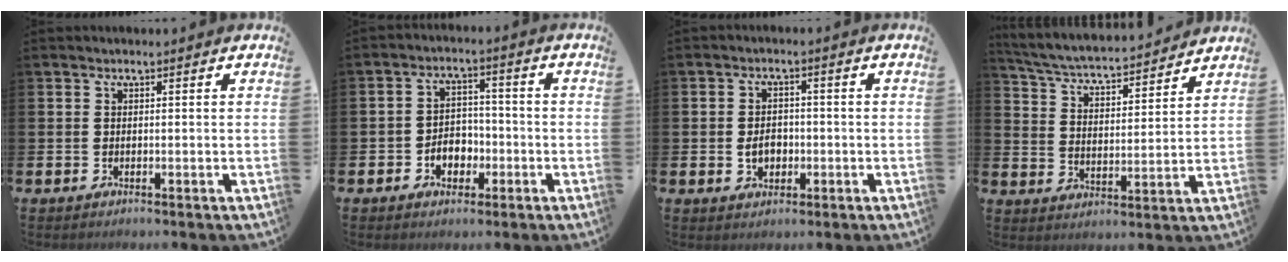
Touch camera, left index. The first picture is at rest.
{"total": 3.8, "force": [-1.7, 3.0, 1.6], "torque": [-0.029, 0.003, -0.039]}
{"total": 3.1, "force": [-0.6, 2.4, 1.9], "torque": [-0.024, -0.001, -0.018]}
{"total": 5.1, "force": [4.9, 0.5, 1.1], "torque": [-0.048, -0.045, 0.079]}